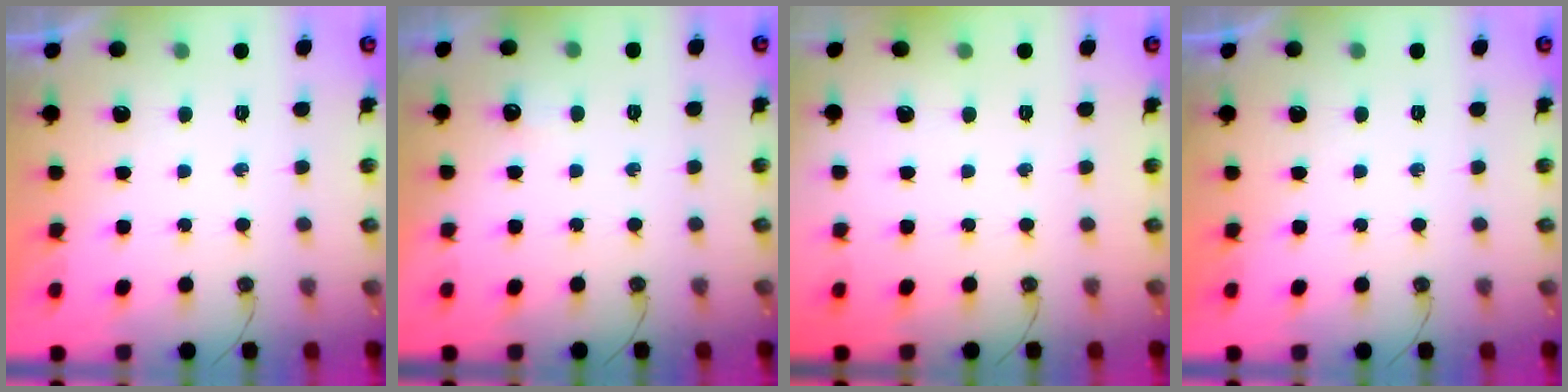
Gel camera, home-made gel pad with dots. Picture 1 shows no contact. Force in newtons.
{"total": 2.8, "press": 2.7, "slide": 0.4}
{"total": 0.0}
{"total": 0.0}